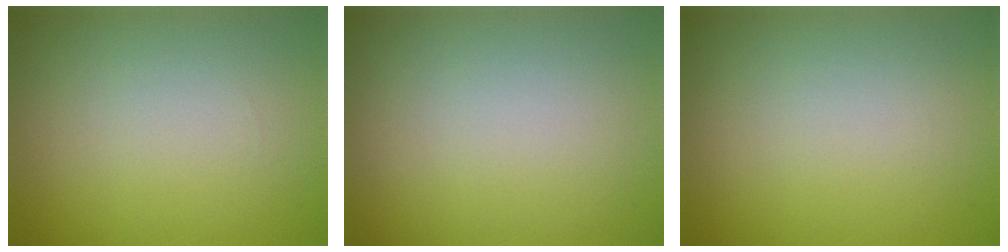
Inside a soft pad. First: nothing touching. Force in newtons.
{"total": 0.0}
{"total": 0.0}